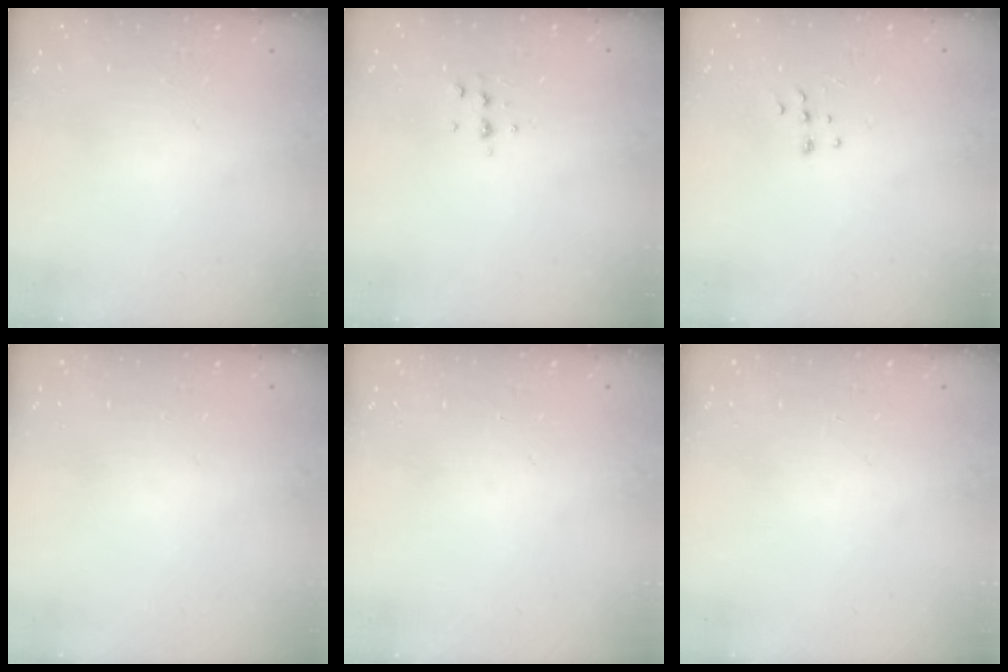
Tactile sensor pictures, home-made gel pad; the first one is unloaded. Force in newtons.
{"total": 4.7, "press": 4.4, "slide": 1.6}
{"total": 6.7, "press": 6.7, "slide": 0.6}
{"total": 0.0}
{"total": 0.0}
{"total": 0.0}